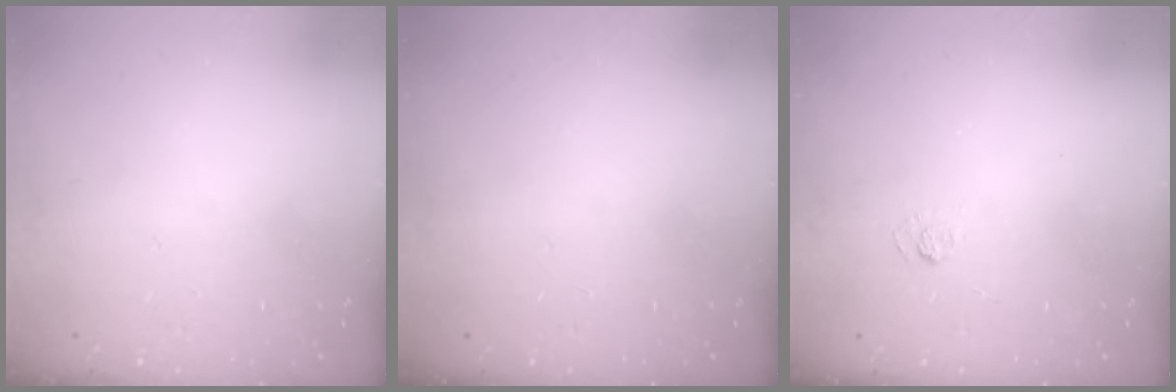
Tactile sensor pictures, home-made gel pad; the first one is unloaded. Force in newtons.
{"total": 0.0}
{"total": 2.4, "press": 2.0, "slide": 1.3}